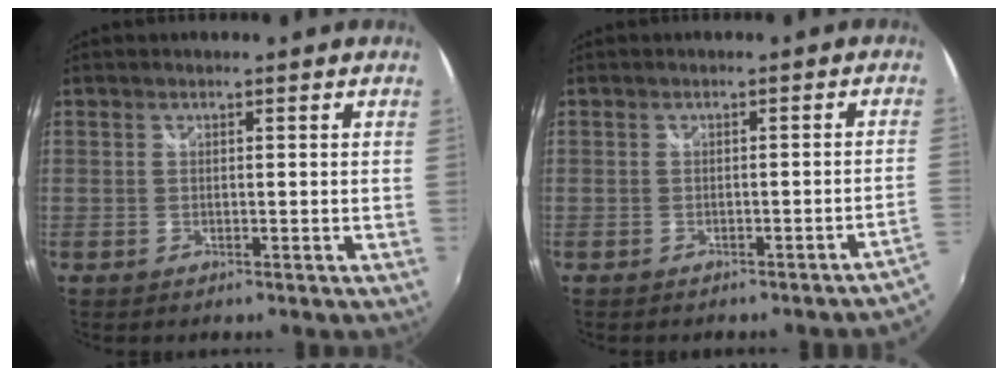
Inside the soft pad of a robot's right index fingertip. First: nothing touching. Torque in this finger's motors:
{"motor_torque": [-0.20, -0.03, -0.01, 0.01]}